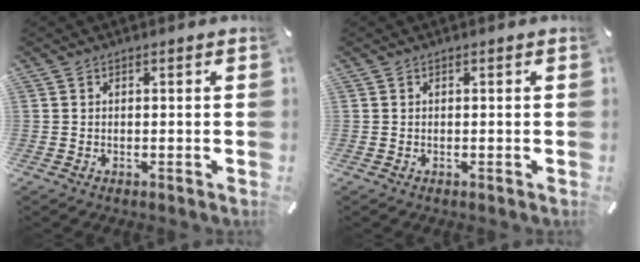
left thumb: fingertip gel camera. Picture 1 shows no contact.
{"total": 0.0}